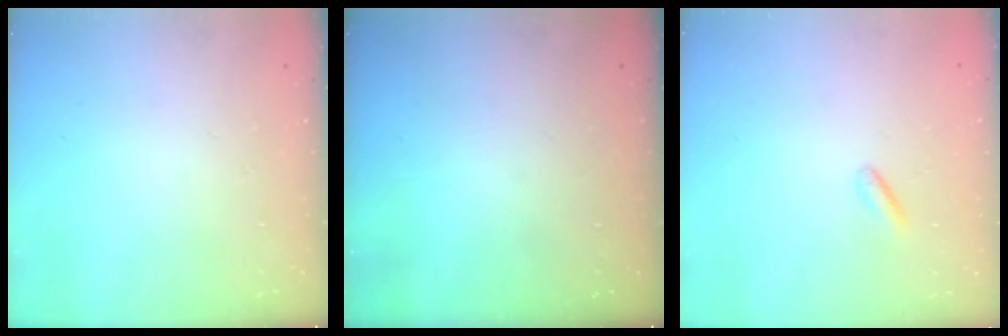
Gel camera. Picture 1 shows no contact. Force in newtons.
{"total": 0.0}
{"total": 2.5, "press": 2.4, "slide": 0.7}